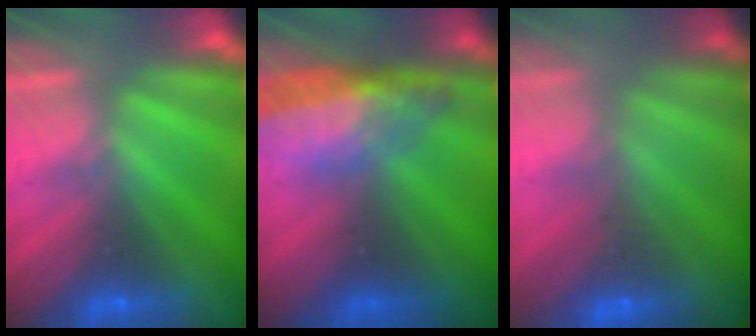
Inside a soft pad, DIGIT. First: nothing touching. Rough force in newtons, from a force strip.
{"total": 12.7}
{"total": 2.5}